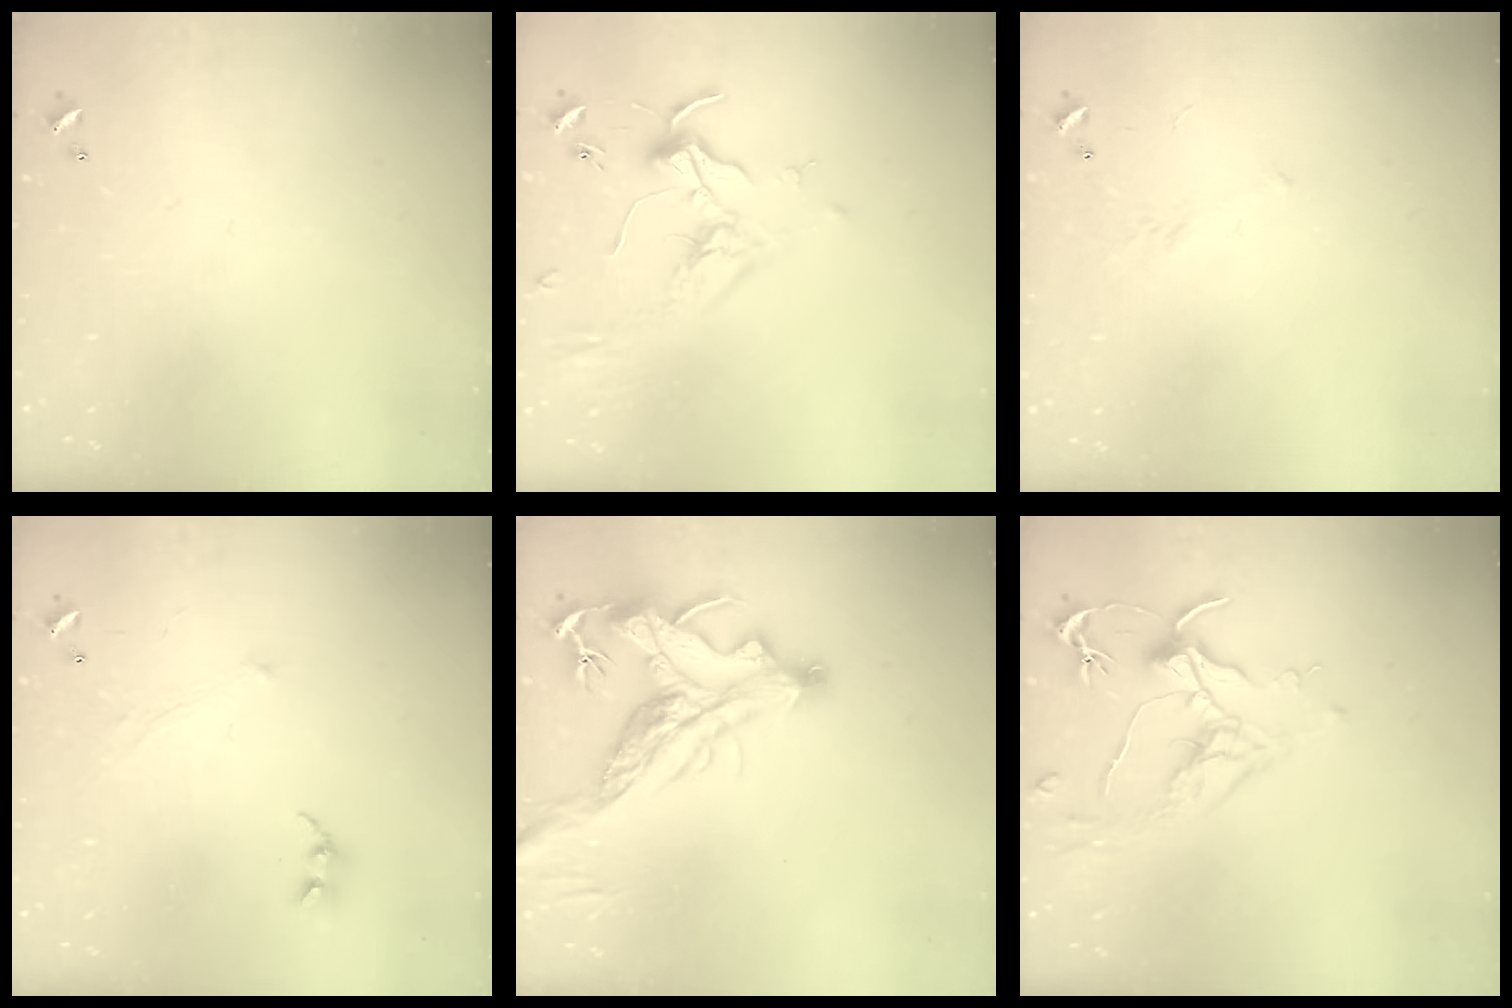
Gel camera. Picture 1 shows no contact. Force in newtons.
{"total": 1.7, "press": 1.5, "slide": 0.7}
{"total": 4.5, "press": 4.3, "slide": 1.0}
{"total": 0.7, "press": 0.0, "slide": 0.7}
{"total": 4.7, "press": 4.5, "slide": 1.2}
{"total": 1.8, "press": 1.6, "slide": 0.9}